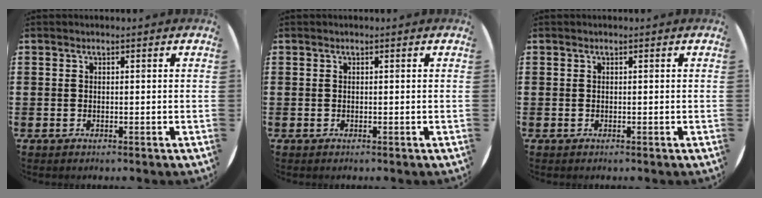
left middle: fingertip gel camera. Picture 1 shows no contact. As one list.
[{"total": 0.0}, {"total": 0.0}]